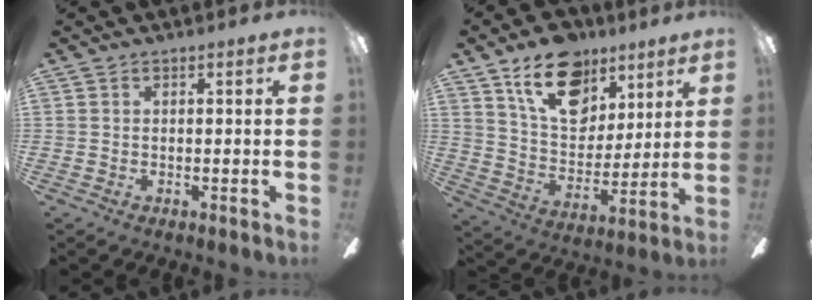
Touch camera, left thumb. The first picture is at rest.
{"total": 18.5, "force": [11.2, 11.7, 9.0], "torque": [-0.131, -0.058, 0.203]}